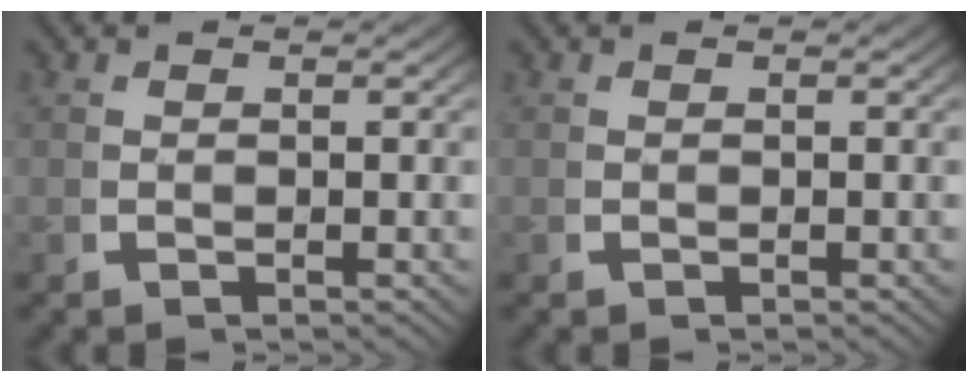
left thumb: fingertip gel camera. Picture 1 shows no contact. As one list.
[{"total": 0.0}]